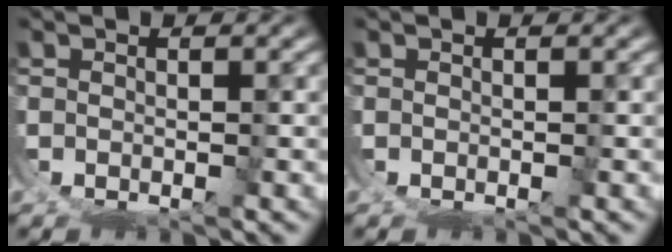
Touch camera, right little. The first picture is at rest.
{"total": 0.0}